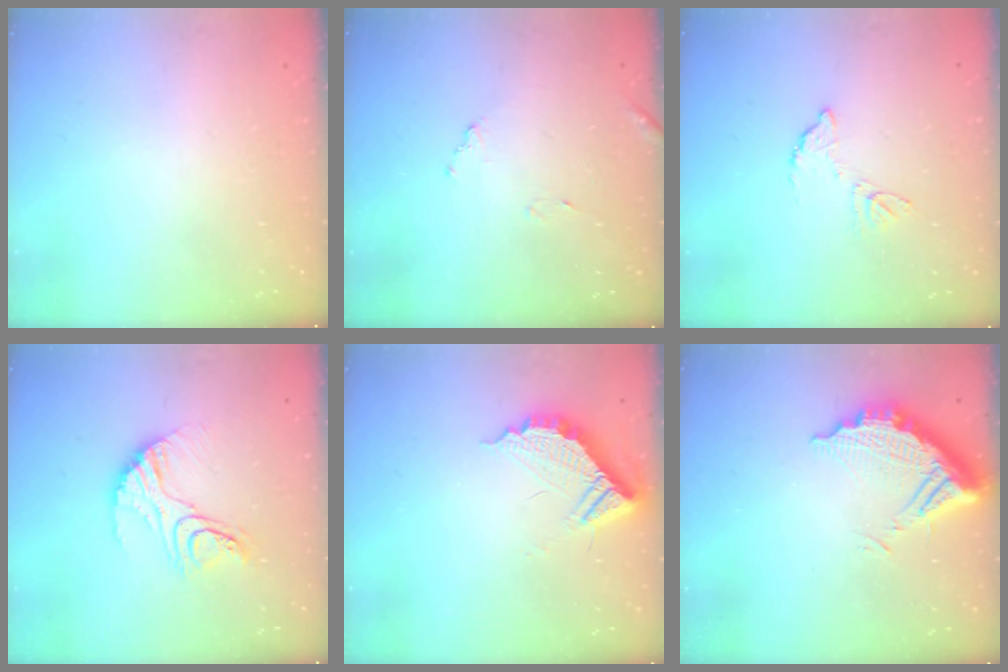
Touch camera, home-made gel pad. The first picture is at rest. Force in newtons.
{"total": 7.1, "press": 7.0, "slide": 0.4}
{"total": 6.8, "press": 6.8, "slide": 0.3}
{"total": 13.7, "press": 13.6, "slide": 1.1}
{"total": 11.3, "press": 11.2, "slide": 0.4}
{"total": 13.1, "press": 13.1, "slide": 1.2}